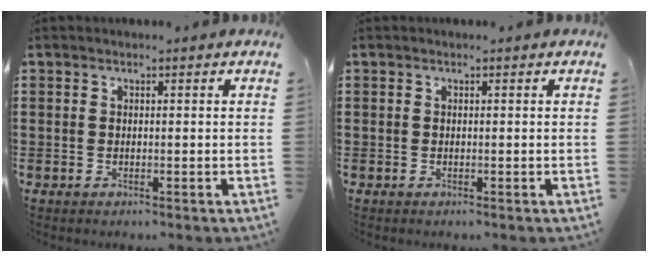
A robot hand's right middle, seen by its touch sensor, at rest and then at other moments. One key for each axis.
{"total": 0.0}